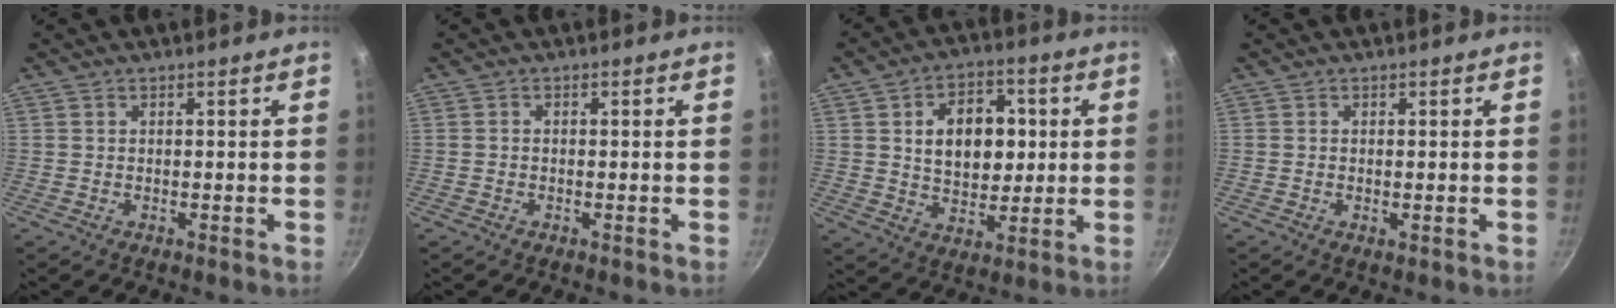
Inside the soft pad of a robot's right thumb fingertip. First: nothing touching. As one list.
[{"total": 0.6, "force": [-0.3, 0.4, 0.4], "torque": [-0.007, 0.004, -0.006]}, {"total": 13.3, "force": [2.4, 9.1, 9.4], "torque": [-0.102, -0.001, 0.038]}, {"total": 0.8, "force": [-0.1, 0.4, 0.7], "torque": [-0.011, -0.002, -0.003]}]